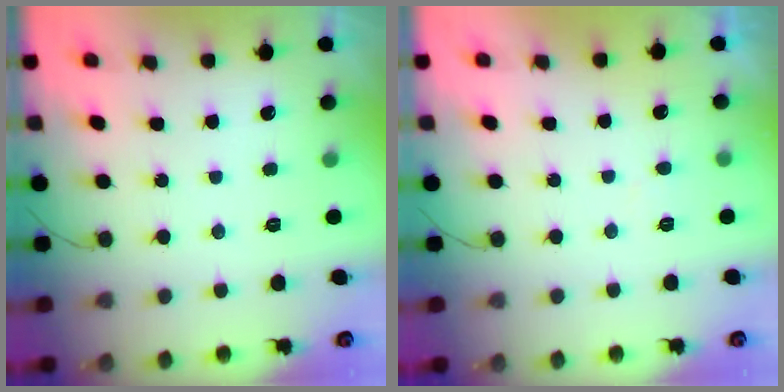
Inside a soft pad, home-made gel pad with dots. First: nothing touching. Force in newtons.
{"total": 3.2, "press": 3.2, "slide": 0.3}